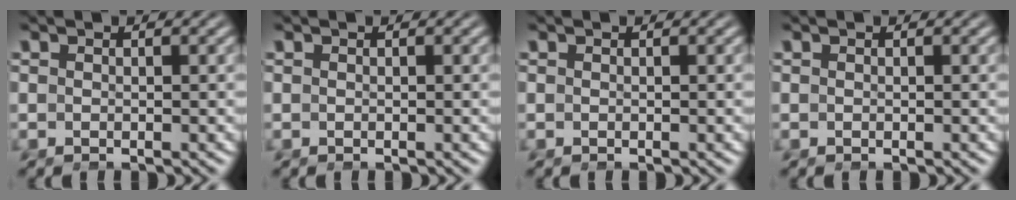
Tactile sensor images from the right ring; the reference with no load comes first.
{"total": 0.0}
{"total": 0.0}
{"total": 0.0}